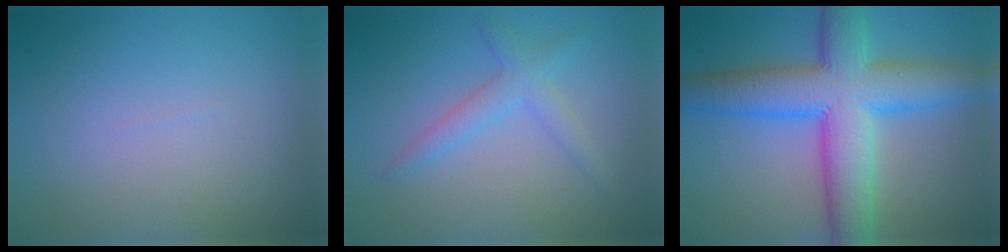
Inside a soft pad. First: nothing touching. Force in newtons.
{"total": 2.4, "press": 2.4, "slide": 0.2}
{"total": 10.4, "press": 10.4, "slide": 0.3}